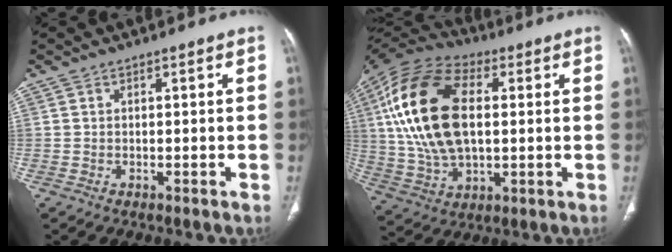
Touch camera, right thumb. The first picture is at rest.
{"total": 23.1, "force": [3.5, 13.0, 18.8], "torque": [-0.373, 0.006, 0.060]}